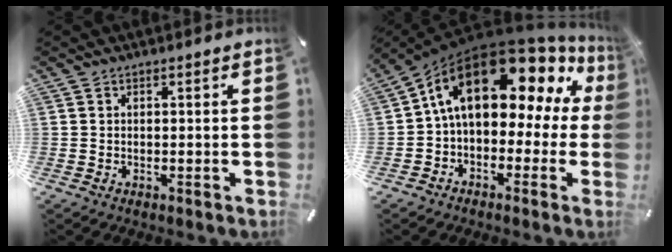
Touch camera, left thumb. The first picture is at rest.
{"total": 19.3, "force": [8.2, 11.3, 13.4], "torque": [-0.209, -0.049, 0.141]}